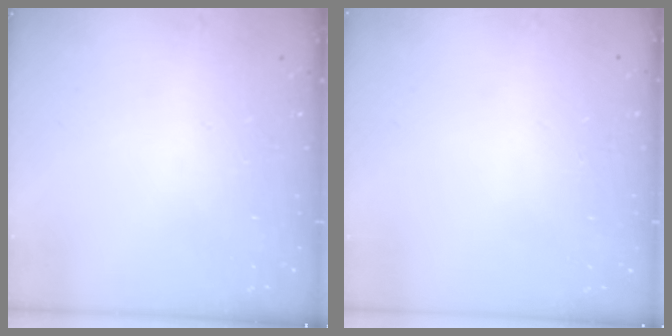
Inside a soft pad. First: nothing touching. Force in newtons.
{"total": 0.0}